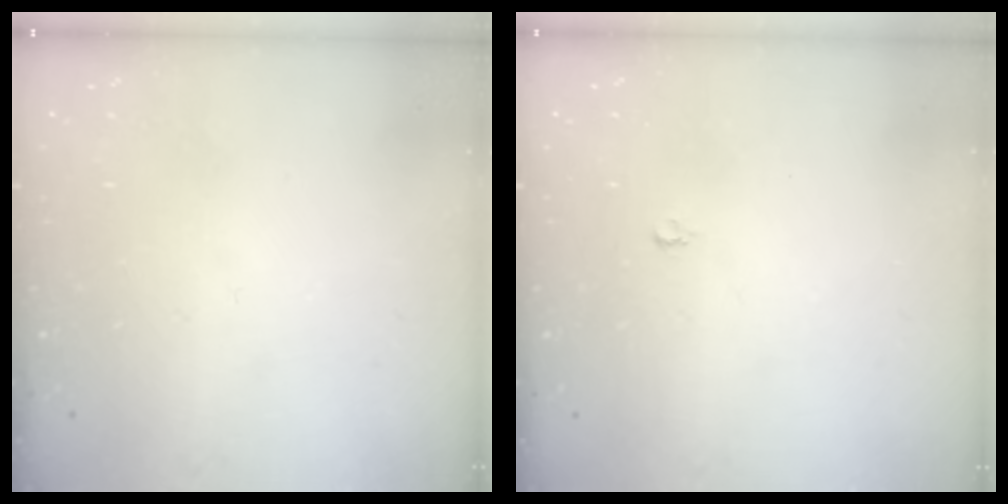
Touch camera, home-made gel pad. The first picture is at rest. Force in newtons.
{"total": 2.2, "press": 2.2, "slide": 0.2}